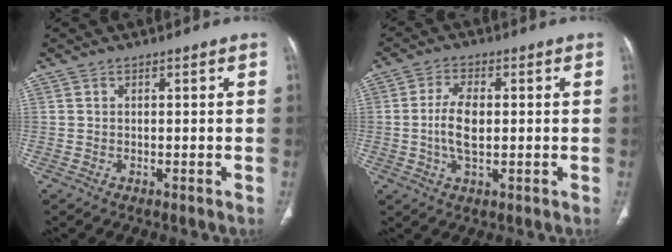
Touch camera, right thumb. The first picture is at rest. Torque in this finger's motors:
{"motor_torque": [-0.48, 0.13, -0.26, -0.02, 0.09]}